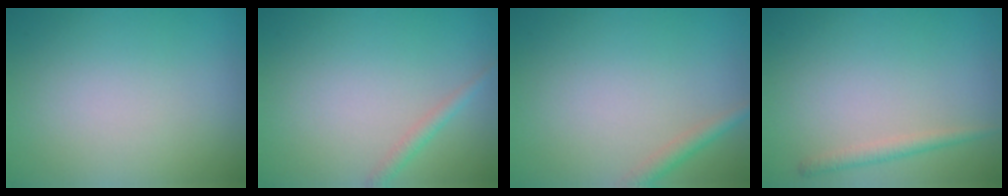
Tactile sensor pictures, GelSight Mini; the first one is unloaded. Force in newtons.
{"total": 1.3, "press": 1.3, "slide": 0.0}
{"total": 1.8, "press": 1.8, "slide": 0.1}
{"total": 1.5, "press": 1.5, "slide": 0.1}